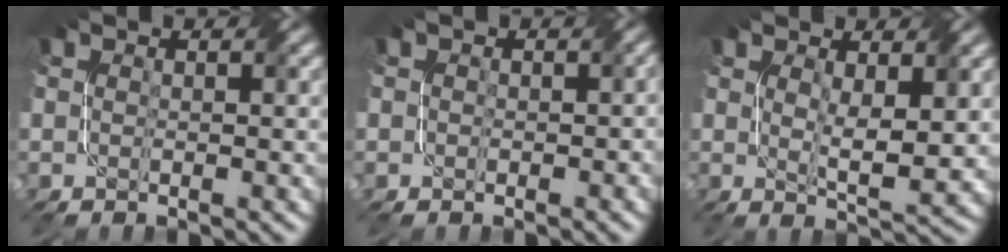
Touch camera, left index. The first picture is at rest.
{"total": 1.1, "force": [0.0, 1.0, 0.4], "torque": [-0.003, -0.003, -0.003]}
{"total": 3.8, "force": [1.0, 1.0, 3.5], "torque": [-0.066, -0.009, 0.022]}